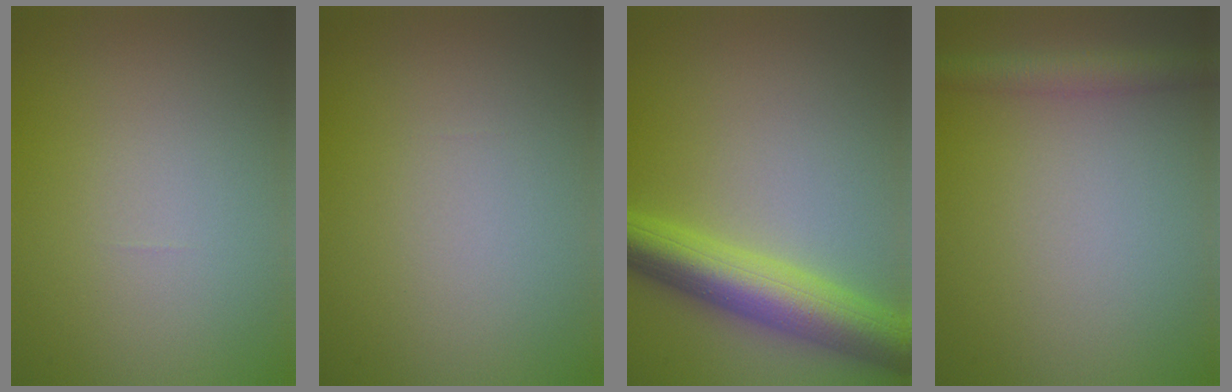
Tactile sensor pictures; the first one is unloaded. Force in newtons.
{"total": 0.0}
{"total": 7.1, "press": 7.0, "slide": 0.2}
{"total": 2.7, "press": 2.7, "slide": 0.1}